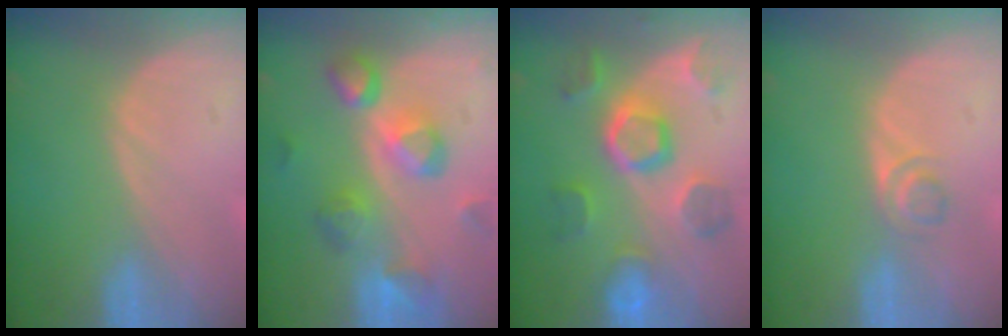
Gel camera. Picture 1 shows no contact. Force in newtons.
{"total": 9.4, "press": 8.3, "slide": 4.4}
{"total": 9.3, "press": 9.1, "slide": 1.9}
{"total": 2.3, "press": 2.1, "slide": 1.0}